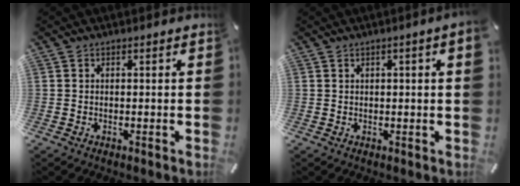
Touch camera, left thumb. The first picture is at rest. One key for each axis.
{"total": 2.1, "fx": 0.7, "fy": 0.0, "fz": 1.9, "tx": -0.036, "ty": -0.001, "tz": 0.012}